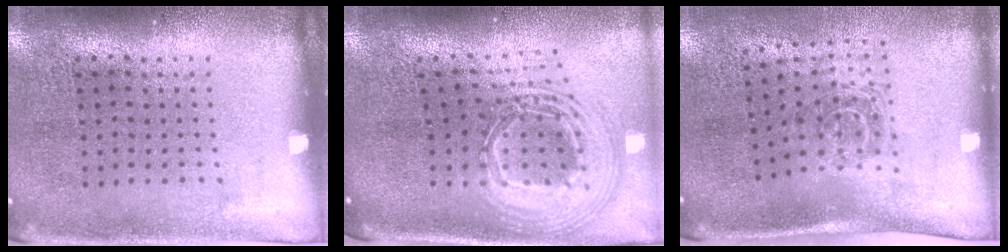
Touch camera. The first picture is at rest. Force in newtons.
{"total": 2.8, "press": 1.9, "slide": 2.0}
{"total": 1.7, "press": 1.1, "slide": 1.3}